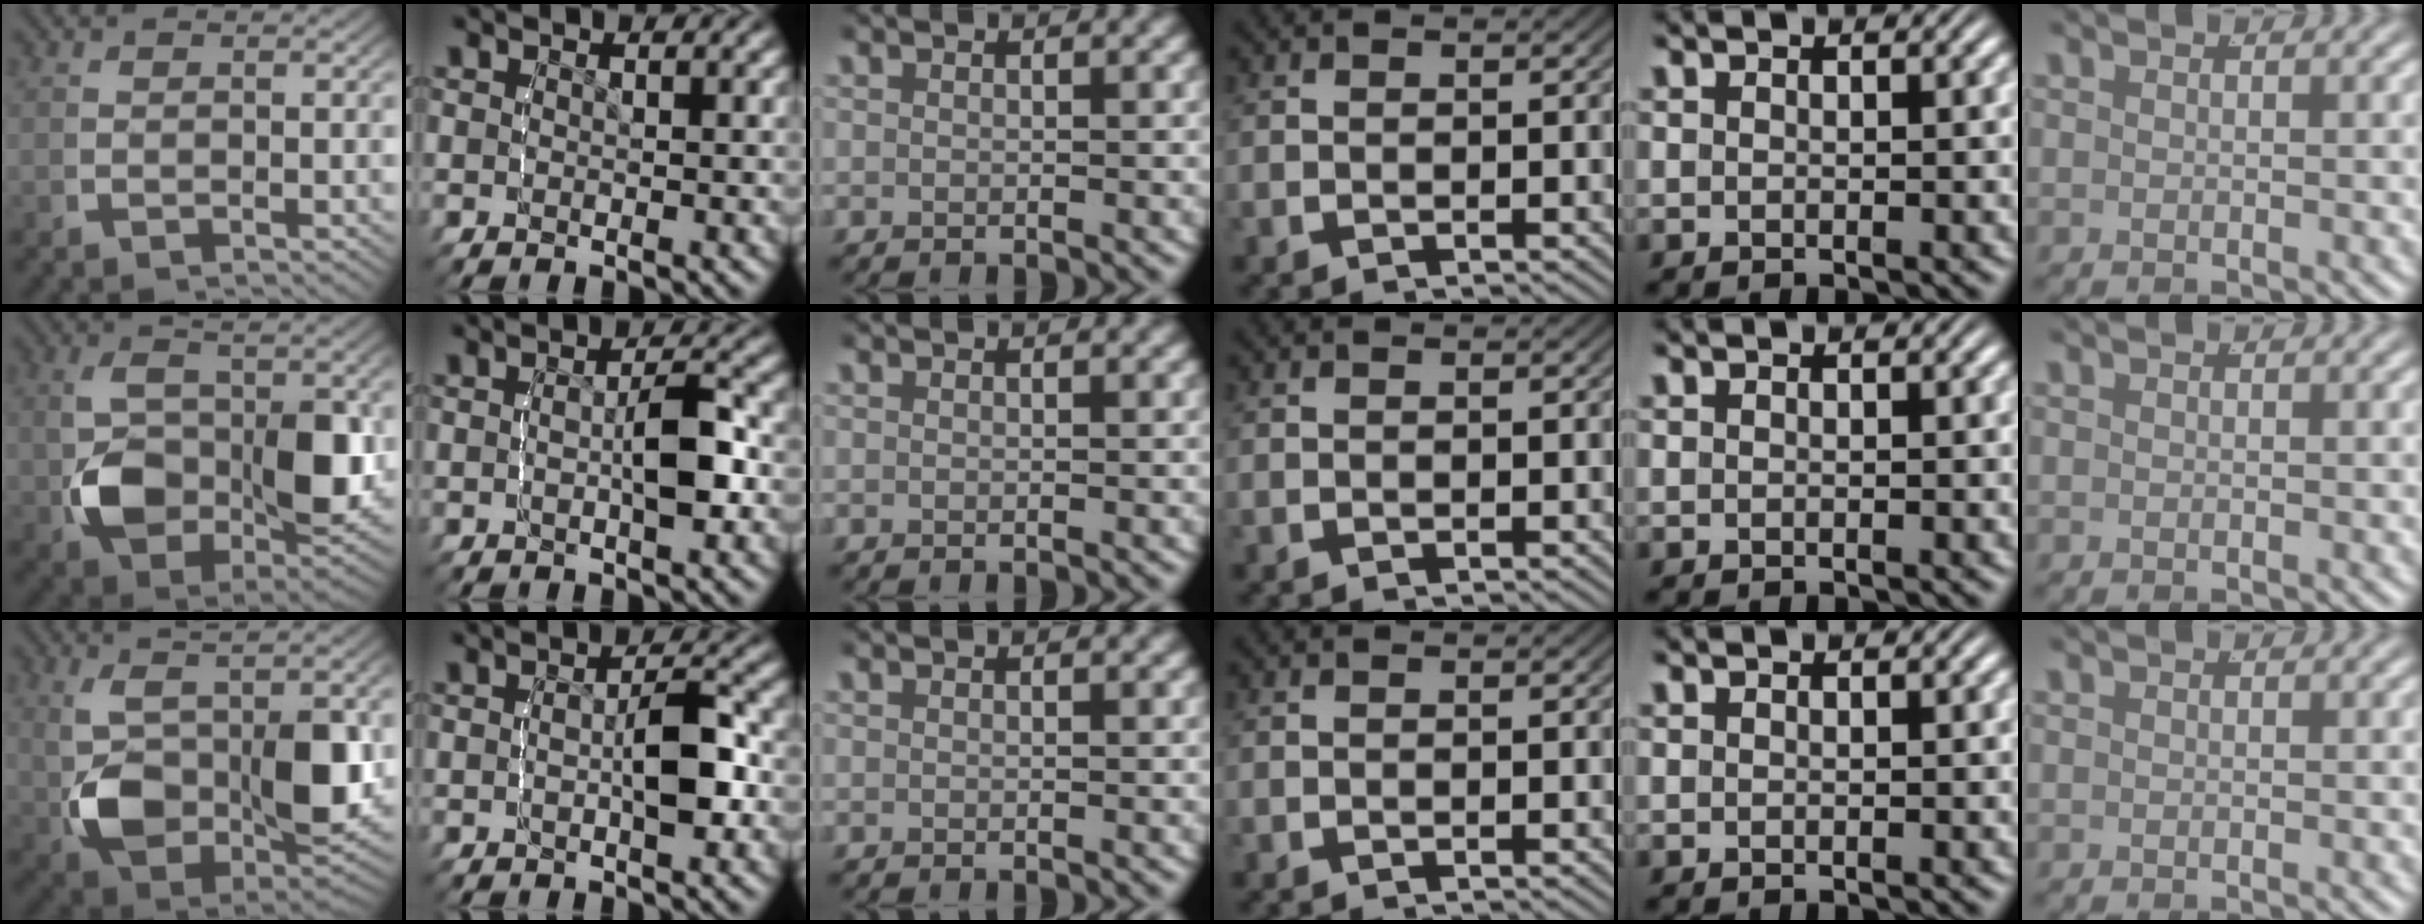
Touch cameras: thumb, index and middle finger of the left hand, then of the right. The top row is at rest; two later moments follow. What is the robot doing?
{"motion": "lift_and_place", "object": "stress ball aka squeeze ball"}